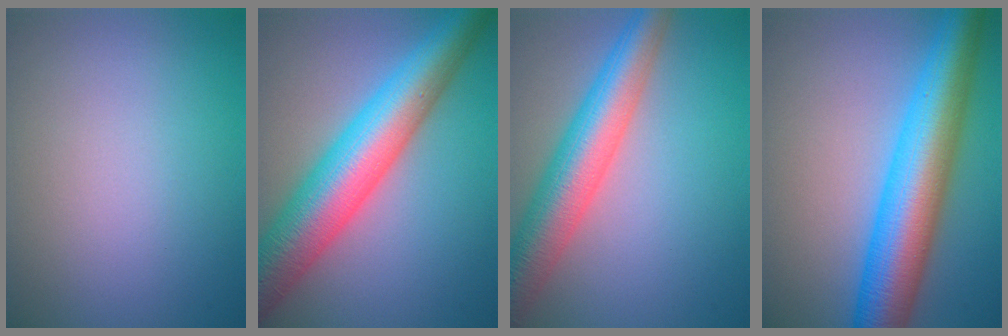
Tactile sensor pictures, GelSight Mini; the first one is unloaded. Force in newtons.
{"total": 10.3, "press": 10.3, "slide": 0.1}
{"total": 7.7, "press": 7.7, "slide": 0.3}
{"total": 9.8, "press": 9.8, "slide": 0.1}